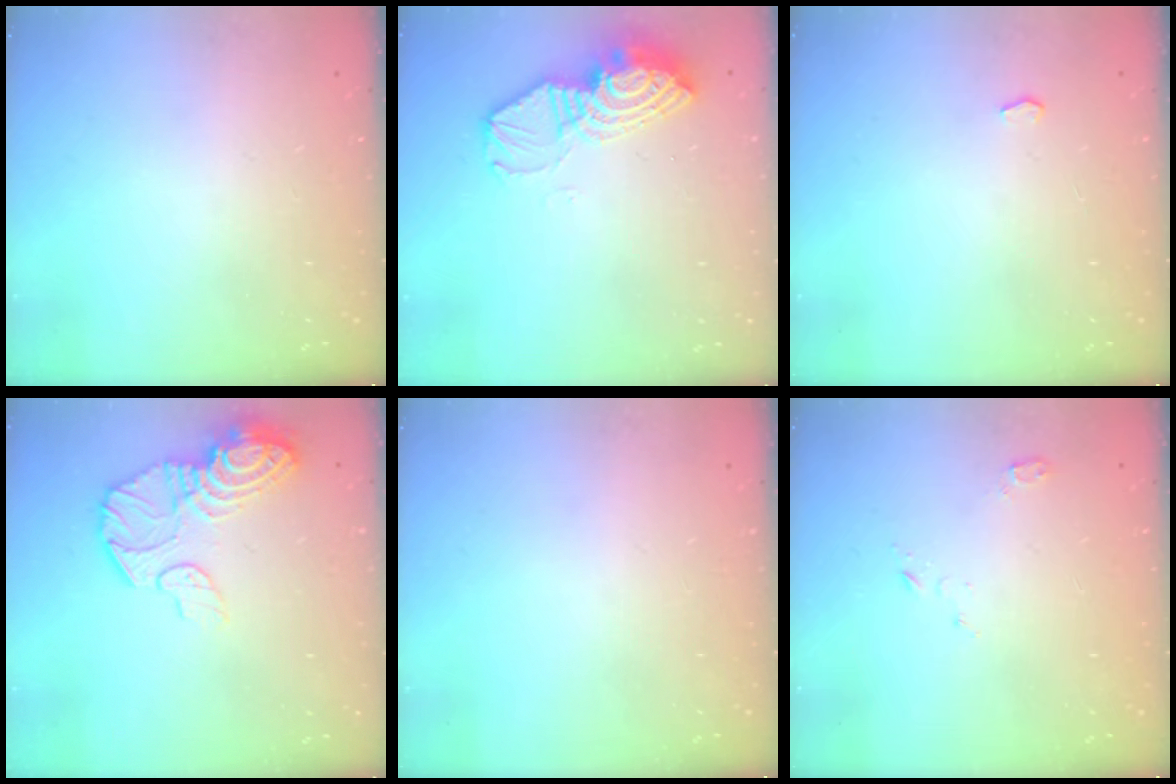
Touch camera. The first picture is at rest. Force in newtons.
{"total": 12.3, "press": 12.3, "slide": 1.1}
{"total": 2.0, "press": 1.9, "slide": 0.3}
{"total": 13.3, "press": 13.3, "slide": 0.9}
{"total": 0.0}
{"total": 3.4, "press": 3.4, "slide": 0.4}